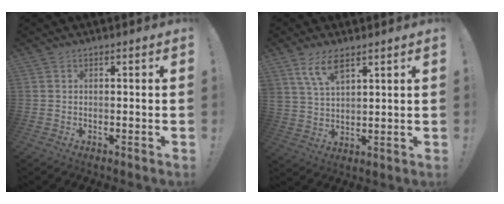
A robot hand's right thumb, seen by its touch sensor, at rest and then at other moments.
{"total": 7.9, "force": [5.2, 3.2, 5.0], "torque": [-0.099, -0.017, 0.098]}